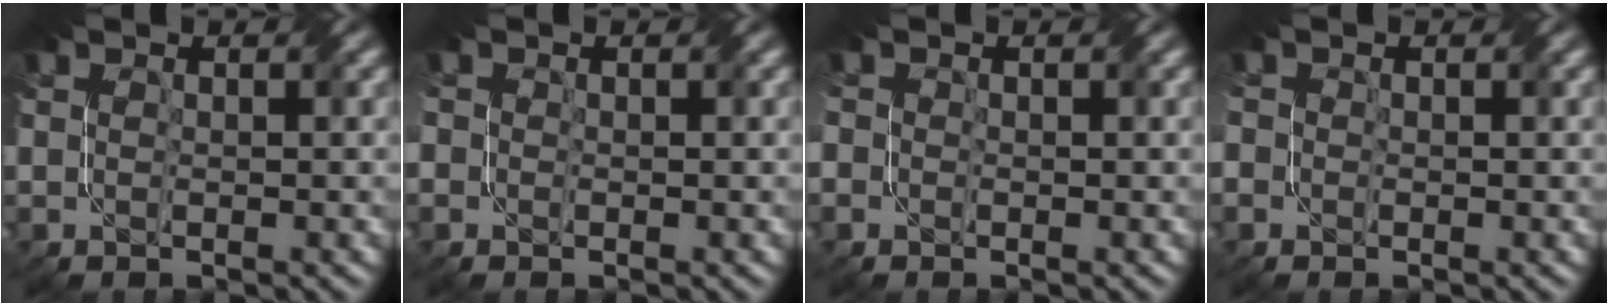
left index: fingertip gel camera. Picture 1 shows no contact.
{"total": 3.0, "force": [0.3, 2.7, 1.4], "torque": [-0.041, 0.013, -0.015]}
{"total": 3.1, "force": [0.1, 2.8, 1.4], "torque": [-0.040, 0.014, -0.024]}
{"total": 3.1, "force": [-0.1, 2.8, 1.3], "torque": [-0.036, 0.014, -0.026]}